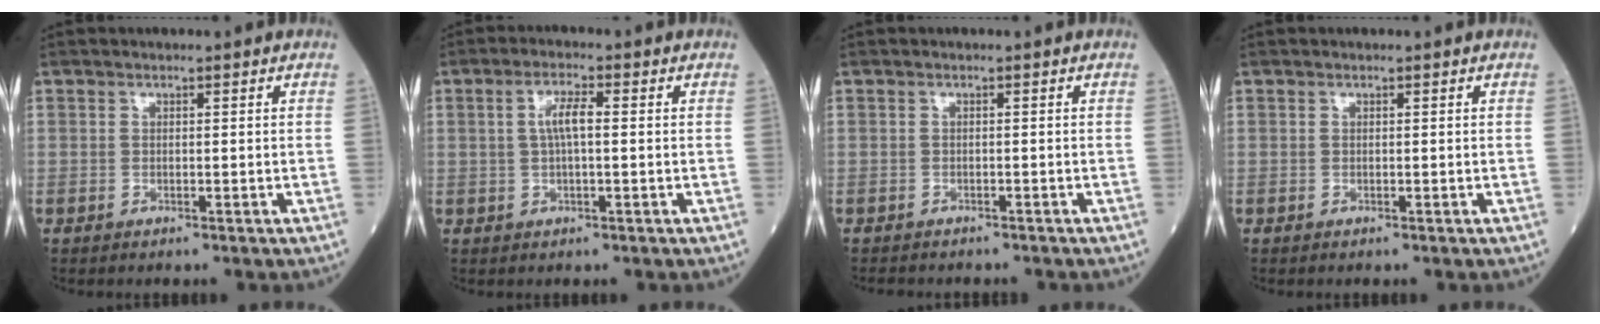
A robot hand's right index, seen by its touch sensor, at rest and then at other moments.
{"total": 3.7, "force": [0.4, 0.8, 3.6], "torque": [-0.073, 0.011, 0.006]}
{"total": 4.5, "force": [-4.0, 1.4, 1.4], "torque": [-0.020, -0.005, -0.052]}
{"total": 0.0}